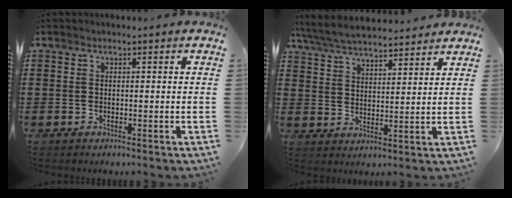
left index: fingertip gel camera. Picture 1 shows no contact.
{"total": 5.8, "force": [5.5, 1.1, 1.6], "torque": [-0.052, -0.018, 0.099]}